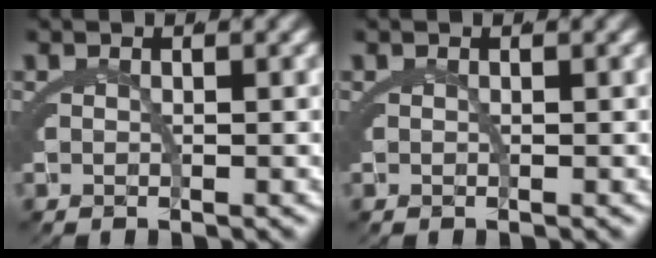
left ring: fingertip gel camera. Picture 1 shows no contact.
{"total": 0.0}